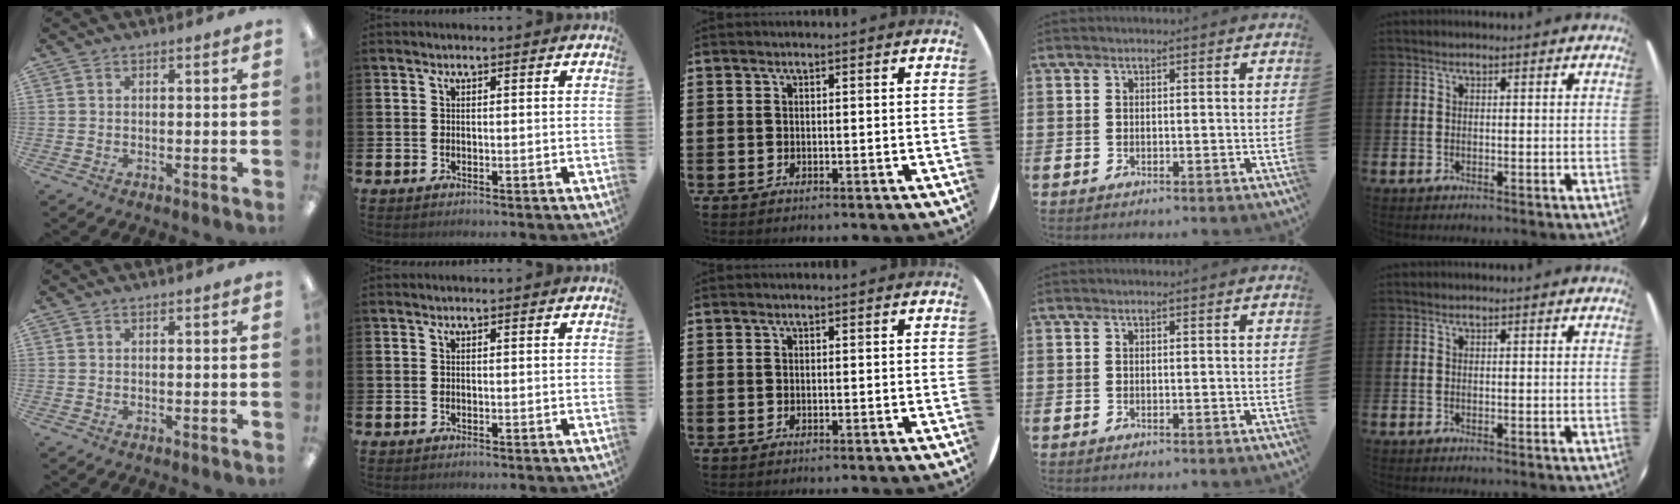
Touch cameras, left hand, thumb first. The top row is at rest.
{}